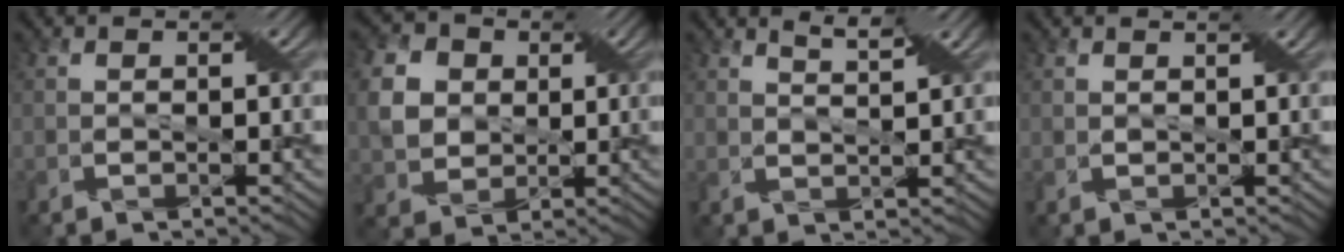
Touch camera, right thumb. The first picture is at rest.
{"total": 7.1, "force": [1.5, 6.0, 3.4], "torque": [-0.106, 0.006, 0.023]}
{"total": 3.0, "force": [2.4, 0.2, 1.7], "torque": [-0.031, -0.001, 0.048]}
{"total": 1.0, "force": [0.9, 0.0, 0.4], "torque": [-0.013, -0.002, 0.014]}